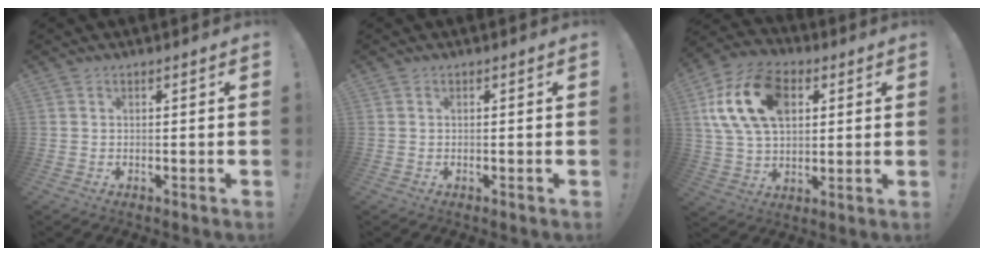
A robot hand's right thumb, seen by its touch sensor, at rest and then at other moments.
{"total": 0.0}
{"total": 19.5, "force": [6.3, 12.9, 13.1], "torque": [-0.239, -0.015, 0.112]}